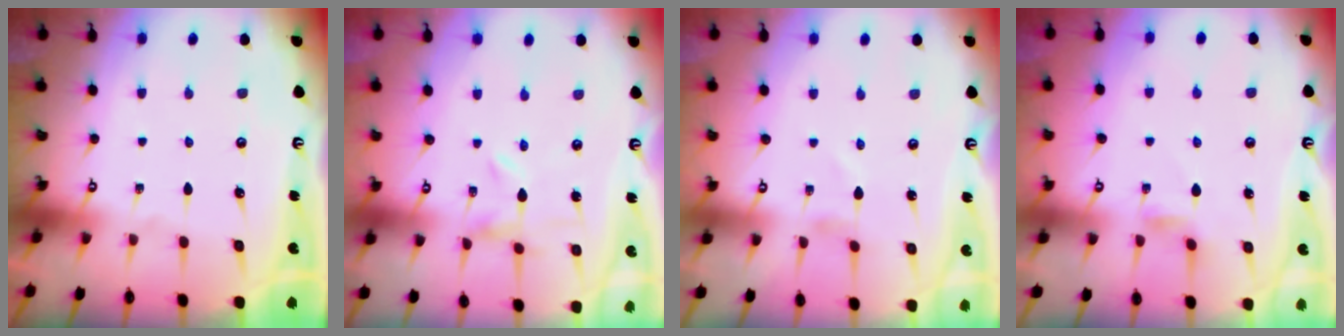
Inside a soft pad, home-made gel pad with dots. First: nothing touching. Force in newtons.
{"total": 0.0}
{"total": 1.0, "press": 1.0, "slide": 0.1}
{"total": 2.5, "press": 2.5, "slide": 0.4}